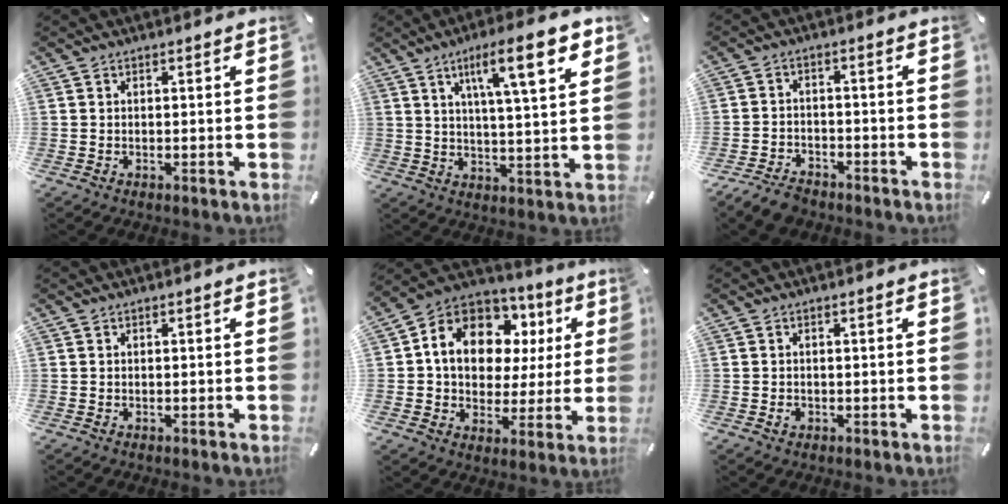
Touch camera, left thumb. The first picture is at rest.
{"total": 14.2, "force": [7.1, 2.7, 11.9], "torque": [-0.184, -0.023, 0.106]}
{"total": 4.7, "force": [-4.0, 2.0, 1.5], "torque": [-0.033, 0.021, -0.078]}
{"total": 0.0}
{"total": 14.0, "force": [5.0, 11.0, 7.2], "torque": [-0.133, -0.026, 0.097]}
{"total": 1.1, "force": [-0.3, 0.9, 0.6], "torque": [-0.013, 0.002, -0.007]}